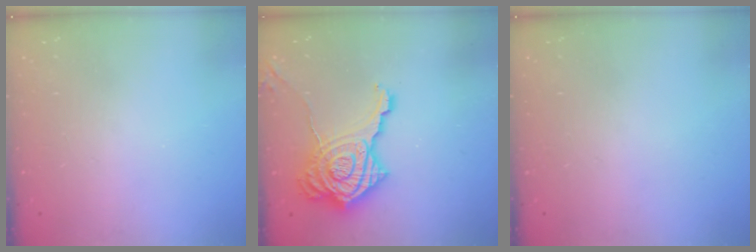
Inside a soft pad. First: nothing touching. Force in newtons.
{"total": 23.1, "press": 23.0, "slide": 2.2}
{"total": 0.0}